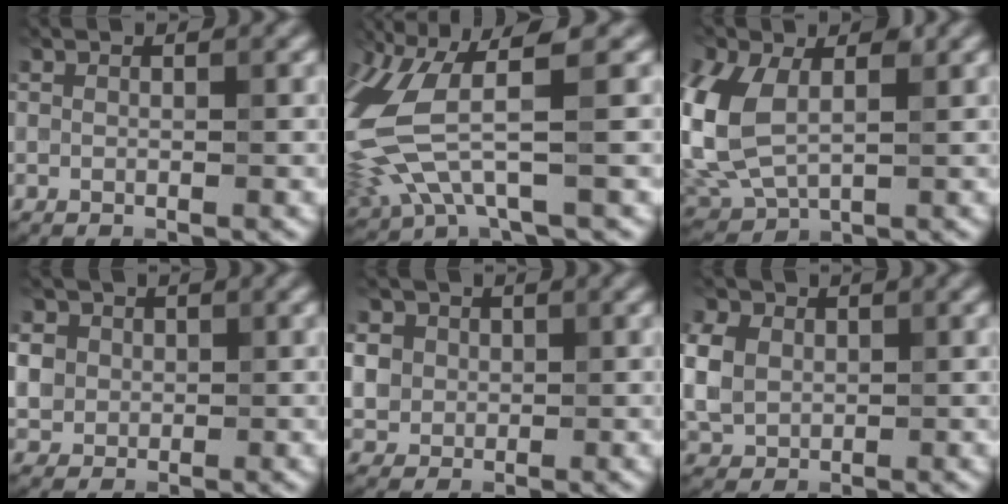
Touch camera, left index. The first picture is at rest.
{"total": 8.1, "force": [0.7, 2.7, 7.6], "torque": [-0.199, -0.009, 0.009]}
{"total": 8.9, "force": [1.1, 5.7, 6.8], "torque": [-0.182, -0.003, 0.021]}
{"total": 6.3, "force": [1.7, 5.5, 2.6], "torque": [-0.061, 0.023, 0.015]}
{"total": 7.0, "force": [2.3, 5.9, 2.8], "torque": [-0.065, 0.025, 0.023]}
{"total": 6.1, "force": [1.2, 5.0, 3.3], "torque": [-0.087, 0.022, 0.013]}